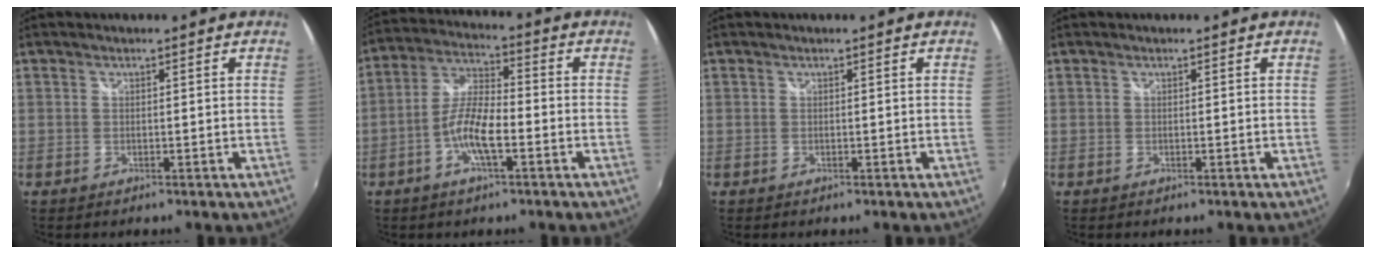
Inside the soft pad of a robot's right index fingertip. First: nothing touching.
{"total": 8.7, "force": [-3.4, 2.4, 7.7], "torque": [-0.164, 0.007, -0.066]}
{"total": 0.0}
{"total": 0.0}